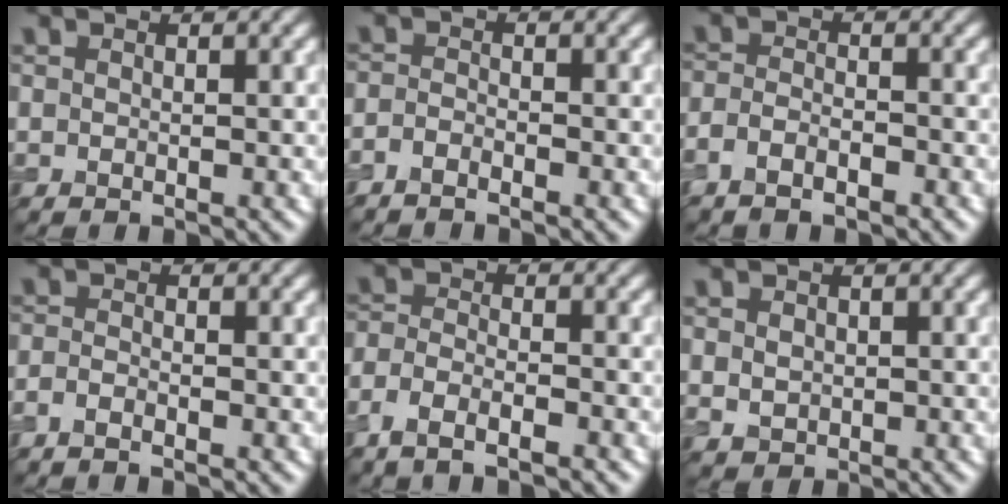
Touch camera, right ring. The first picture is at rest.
{"total": 1.3, "force": [-1.3, 0.1, 0.2], "torque": [-0.007, -0.002, -0.031]}
{"total": 2.4, "force": [-1.9, 0.8, 1.2], "torque": [-0.024, -0.003, -0.041]}
{"total": 1.2, "force": [-1.1, 0.1, 0.4], "torque": [-0.011, -0.003, -0.029]}
{"total": 3.5, "force": [-2.8, 1.0, 1.8], "torque": [-0.030, -0.004, -0.059]}
{"total": 1.1, "force": [0.1, 1.1, 0.4], "torque": [-0.003, -0.007, 0.004]}